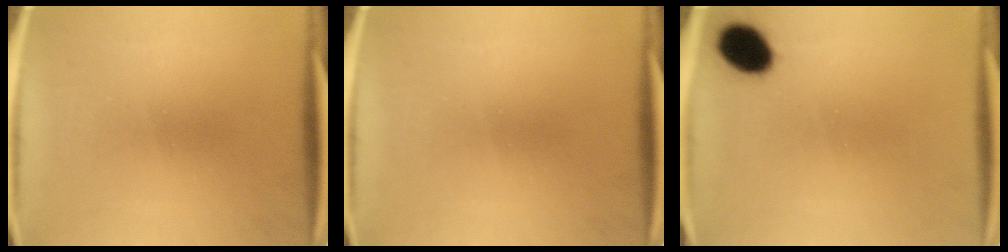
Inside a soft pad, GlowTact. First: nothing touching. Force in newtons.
{"total": 0.0}
{"total": 7.8}